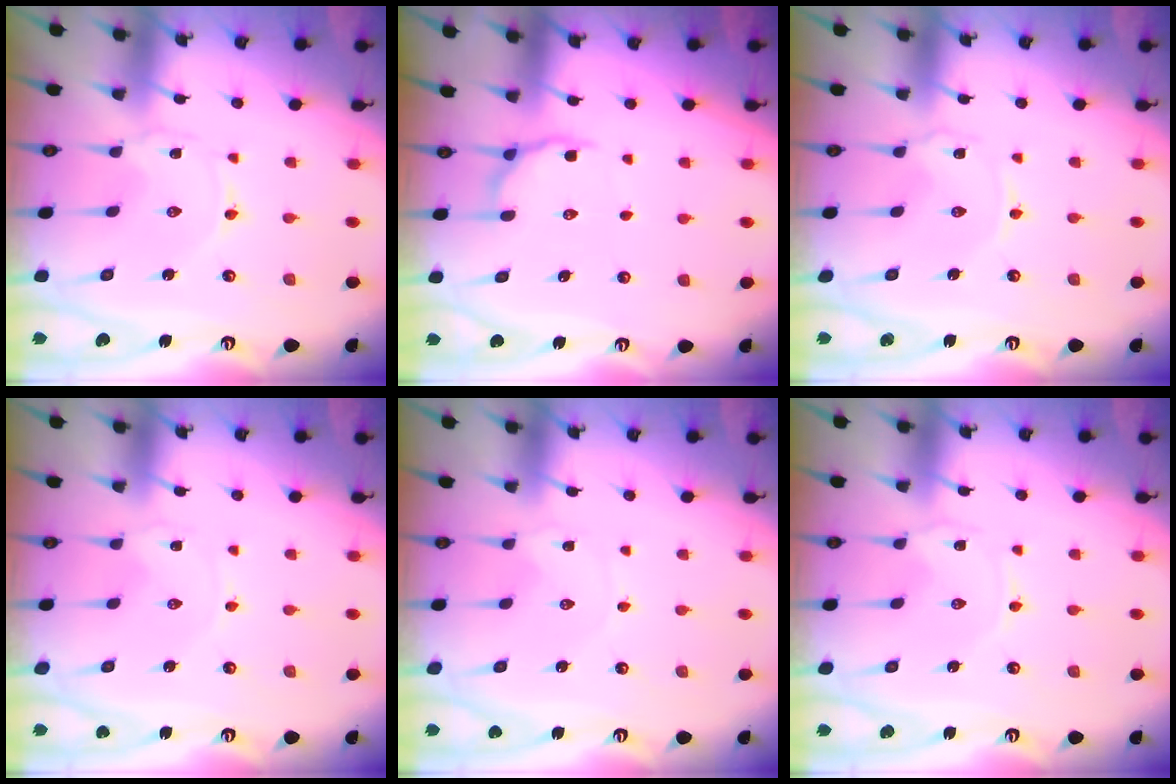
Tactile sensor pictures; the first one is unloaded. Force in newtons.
{"total": 6.8, "press": 6.3, "slide": 2.5}
{"total": 0.5, "press": 0.5, "slide": 0.1}
{"total": 0.0}
{"total": 0.0}
{"total": 0.0}